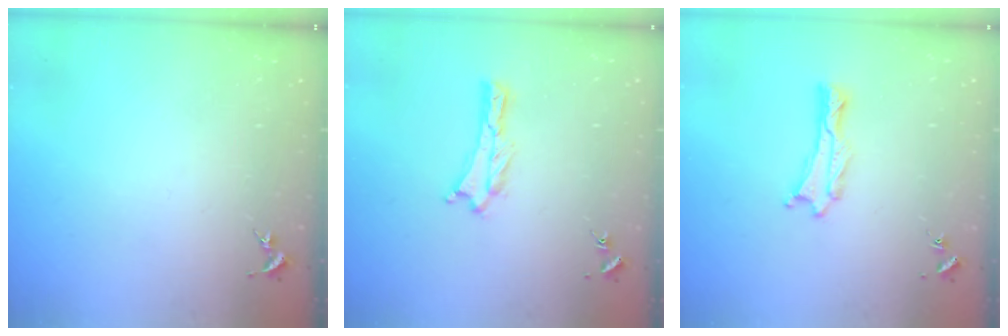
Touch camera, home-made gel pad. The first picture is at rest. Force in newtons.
{"total": 0.0}
{"total": 0.0}